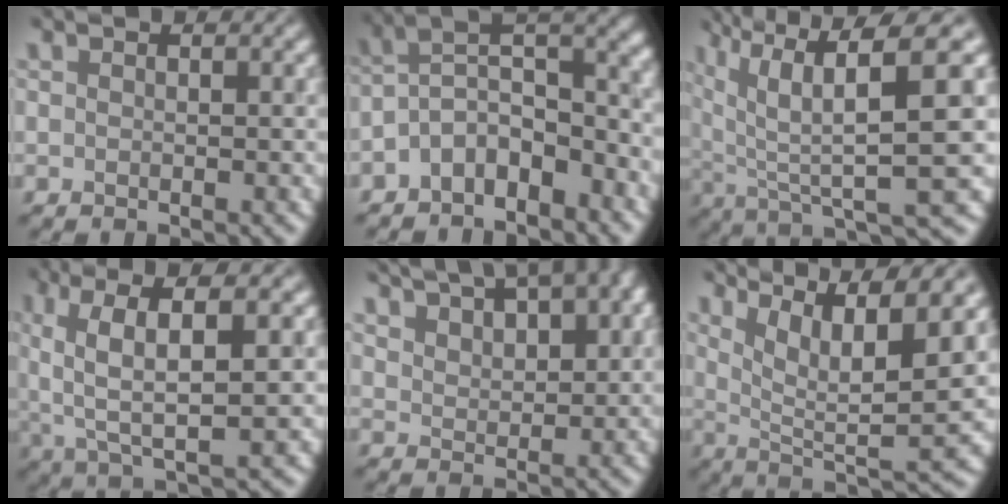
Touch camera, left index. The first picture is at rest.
{"total": 6.0, "force": [-4.5, 1.8, 3.6], "torque": [-0.074, 0.001, -0.054]}
{"total": 9.1, "force": [3.0, 1.1, 8.5], "torque": [-0.178, 0.000, 0.111]}
{"total": 5.3, "force": [0.9, 0.9, 5.1], "torque": [-0.129, -0.008, 0.054]}
{"total": 9.9, "force": [7.1, 3.5, 6.0], "torque": [-0.126, 0.031, 0.125]}
{"total": 9.5, "force": [4.4, 1.3, 8.3], "torque": [-0.152, -0.003, 0.118]}